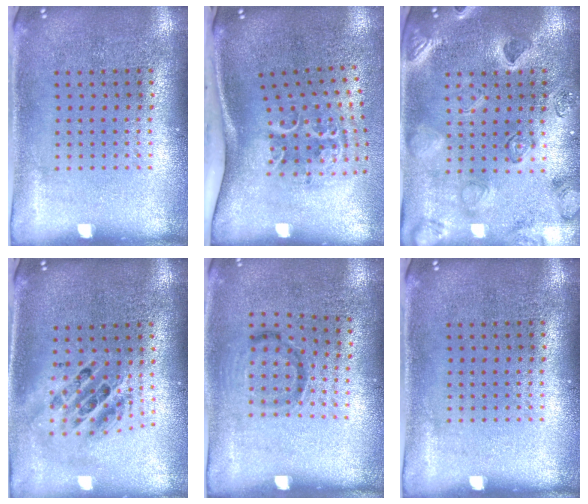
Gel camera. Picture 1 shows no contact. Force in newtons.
{"total": 2.3, "press": 1.4, "slide": 1.9}
{"total": 2.5, "press": 2.4, "slide": 0.6}
{"total": 1.8, "press": 1.5, "slide": 1.1}
{"total": 1.0, "press": 0.6, "slide": 0.8}
{"total": 0.0}